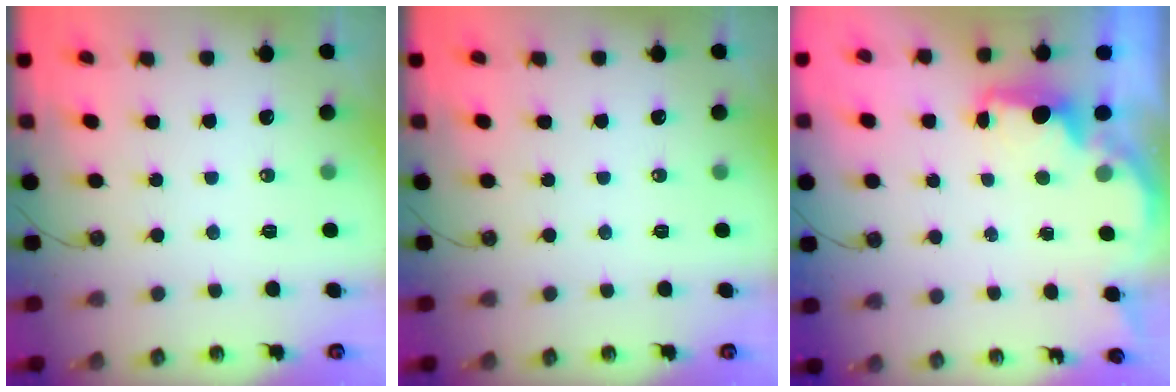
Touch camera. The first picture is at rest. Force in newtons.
{"total": 0.0}
{"total": 2.2, "press": 2.1, "slide": 0.8}